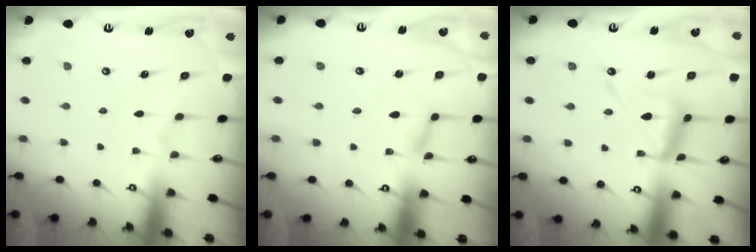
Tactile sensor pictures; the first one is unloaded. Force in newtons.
{"total": 1.8, "press": 1.7, "slide": 0.1}
{"total": 12.5, "press": 12.4, "slide": 0.9}